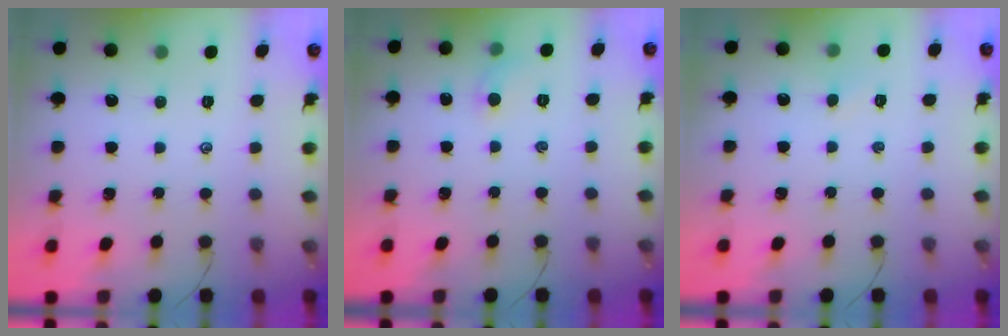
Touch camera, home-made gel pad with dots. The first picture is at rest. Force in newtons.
{"total": 4.8, "press": 4.5, "slide": 1.6}
{"total": 2.5, "press": 2.3, "slide": 0.8}